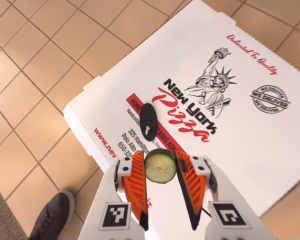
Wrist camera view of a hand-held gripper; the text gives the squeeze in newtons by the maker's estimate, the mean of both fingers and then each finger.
{"total": 7.2, "left": 7.3, "right": 7.2}